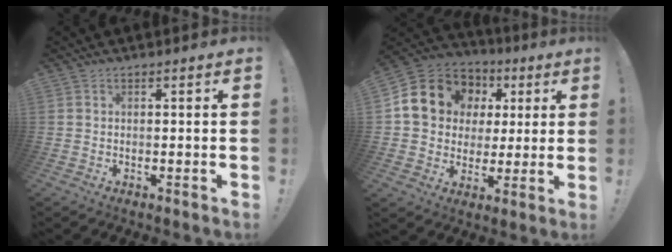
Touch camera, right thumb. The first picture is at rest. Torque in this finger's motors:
{"motor_torque": [2.00, 2.06, 0.71, -0.42, 0.04]}